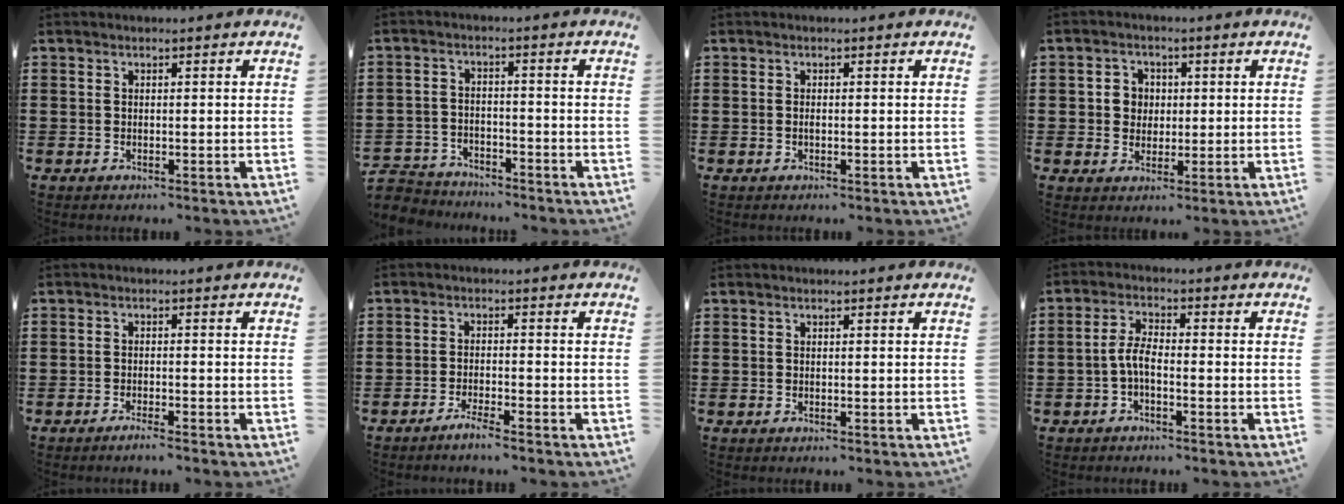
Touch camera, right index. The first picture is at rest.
{"total": 3.9, "force": [-3.9, 0.8, -0.3], "torque": [-0.011, -0.005, -0.086]}
{"total": 0.5, "force": [-0.1, 0.1, 0.5], "torque": [-0.012, -0.004, -0.001]}
{"total": 3.5, "force": [0.3, 3.3, 1.1], "torque": [-0.034, 0.011, 0.001]}
{"total": 1.7, "force": [-1.5, -0.3, 0.7], "torque": [-0.011, -0.004, -0.028]}
{"total": 2.5, "force": [-2.2, -0.4, 1.1], "torque": [-0.018, -0.001, -0.041]}
{"total": 0.0}
{"total": 3.8, "force": [-1.3, 1.3, 3.3], "torque": [-0.081, 0.000, -0.032]}